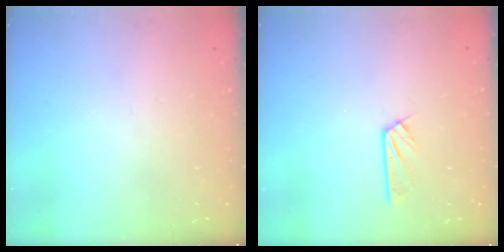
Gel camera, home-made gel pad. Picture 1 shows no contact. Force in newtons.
{"total": 5.0, "press": 4.9, "slide": 0.6}